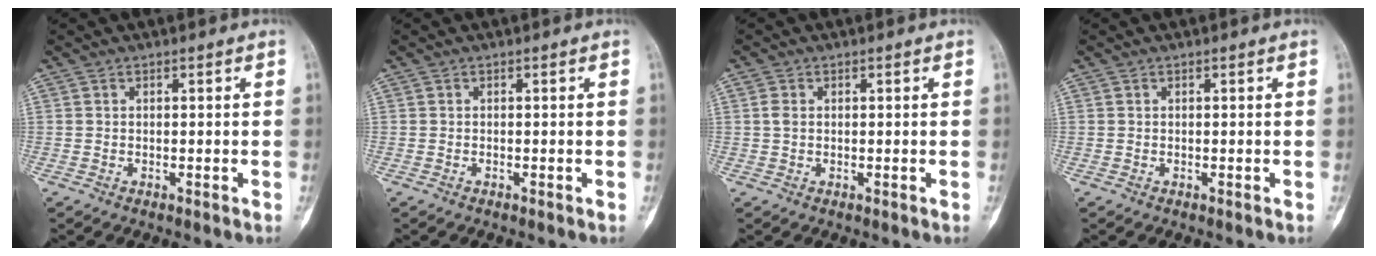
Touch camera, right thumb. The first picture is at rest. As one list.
[{"total": 0.0}, {"total": 1.4, "force": [0.3, 1.0, 1.0], "torque": [-0.019, 0.004, 0.006]}, {"total": 0.0}]